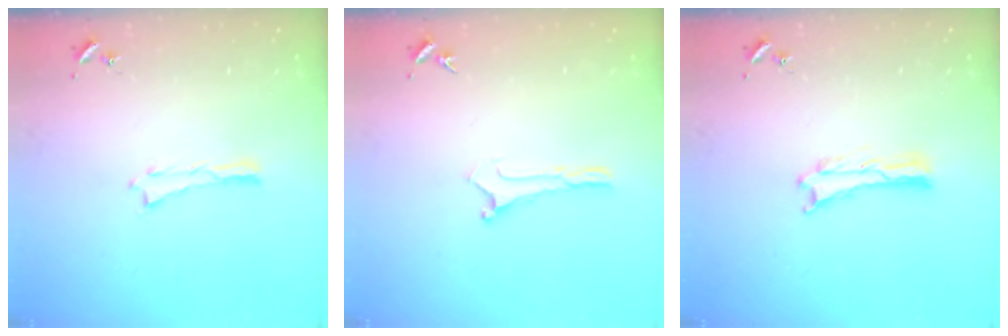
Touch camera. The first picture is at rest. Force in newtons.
{"total": 0.0}
{"total": 0.0}